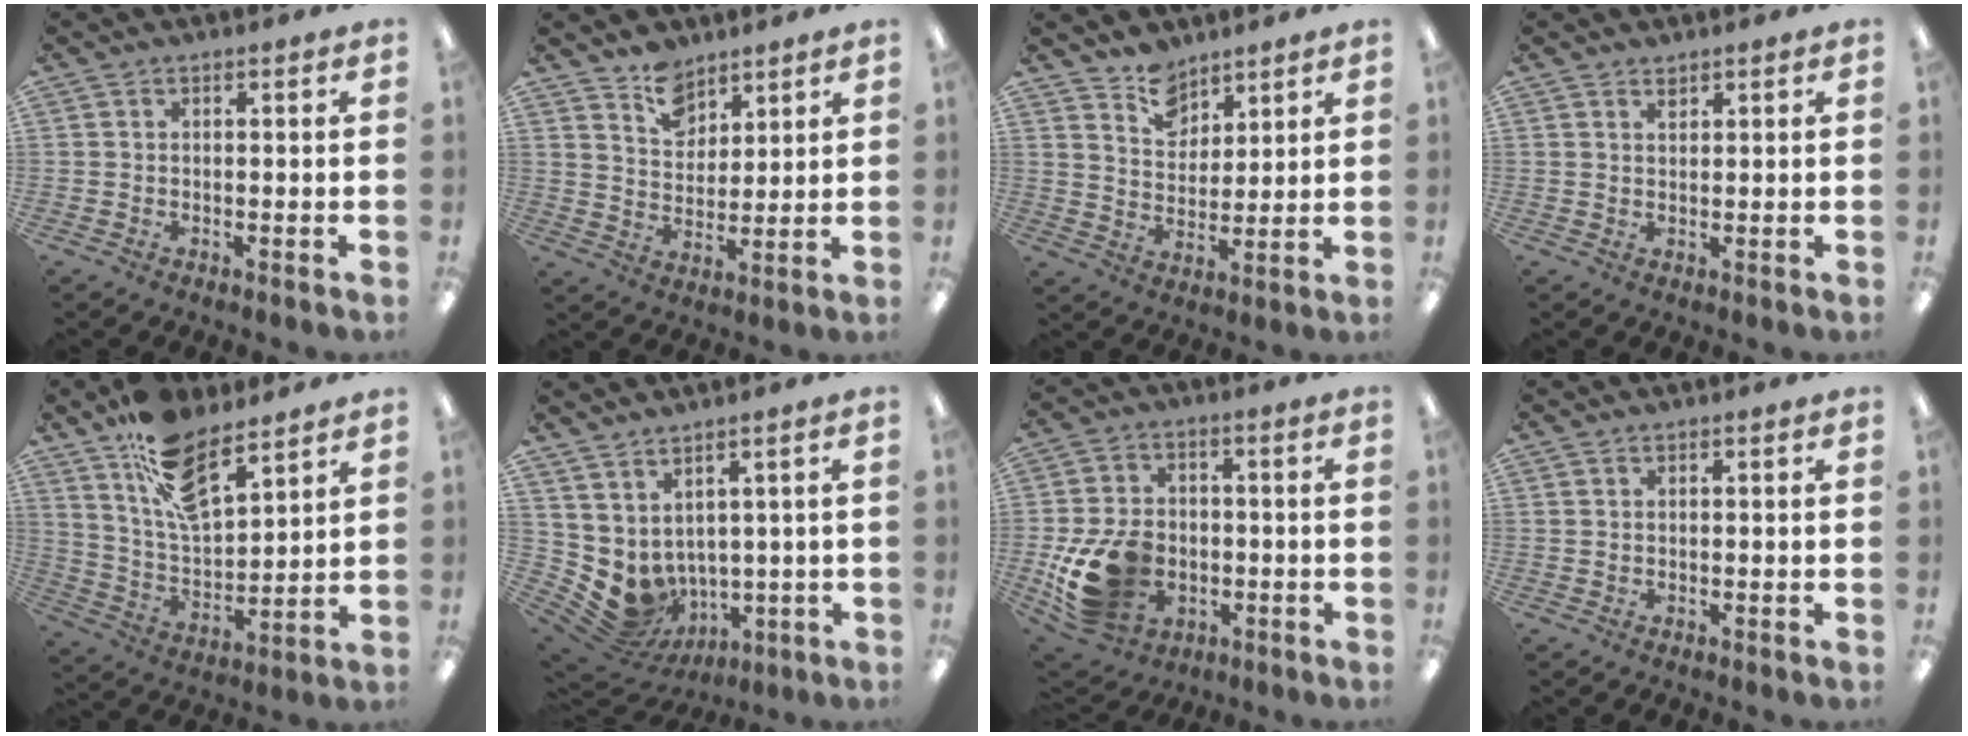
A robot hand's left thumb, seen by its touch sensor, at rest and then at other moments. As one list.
[{"total": 8.5, "force": [6.5, 5.0, 2.0], "torque": [-0.026, -0.039, 0.120]}, {"total": 8.4, "force": [6.7, 4.9, 1.5], "torque": [-0.027, -0.040, 0.126]}, {"total": 1.3, "force": [1.2, 0.5, 0.3], "torque": [0.002, -0.004, 0.021]}, {"total": 15.0, "force": [10.5, 6.4, 8.5], "torque": [-0.160, -0.051, 0.192]}, {"total": 5.9, "force": [-0.1, 5.4, 2.2], "torque": [-0.068, -0.031, 0.010]}, {"total": 15.3, "force": [-4.2, 11.3, 9.5], "torque": [-0.189, 0.021, -0.066]}, {"total": 0.0}]